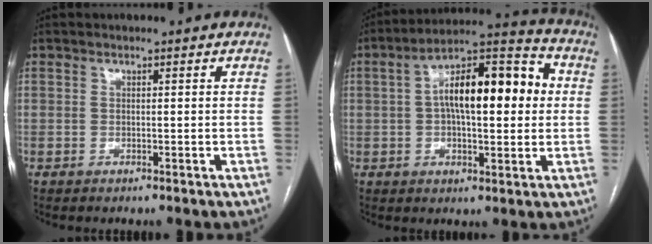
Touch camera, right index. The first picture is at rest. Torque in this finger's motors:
{"motor_torque": [1.74, 0.40, 0.51, 0.18]}